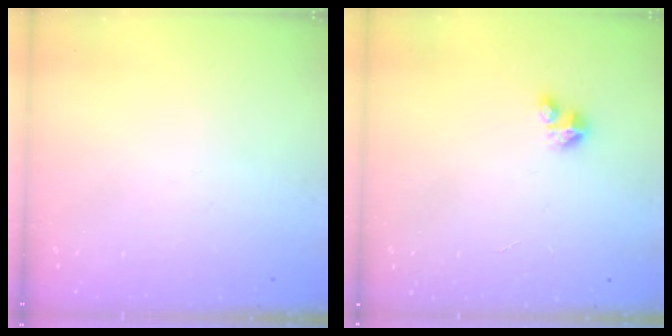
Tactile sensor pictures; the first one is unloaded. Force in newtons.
{"total": 2.8, "press": 2.8, "slide": 0.2}